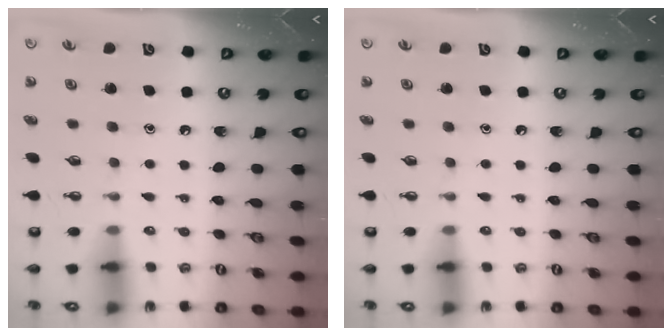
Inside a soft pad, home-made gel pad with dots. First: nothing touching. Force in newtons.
{"total": 0.0}